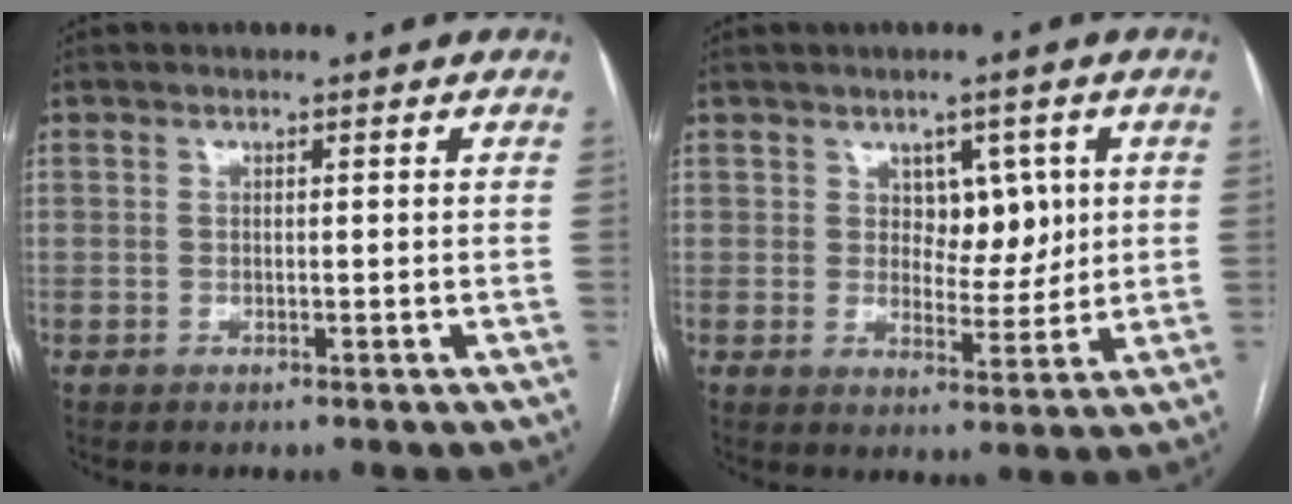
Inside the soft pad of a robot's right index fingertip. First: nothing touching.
{"total": 5.4, "force": [1.7, 3.3, 4.0], "torque": [-0.047, 0.004, 0.030]}